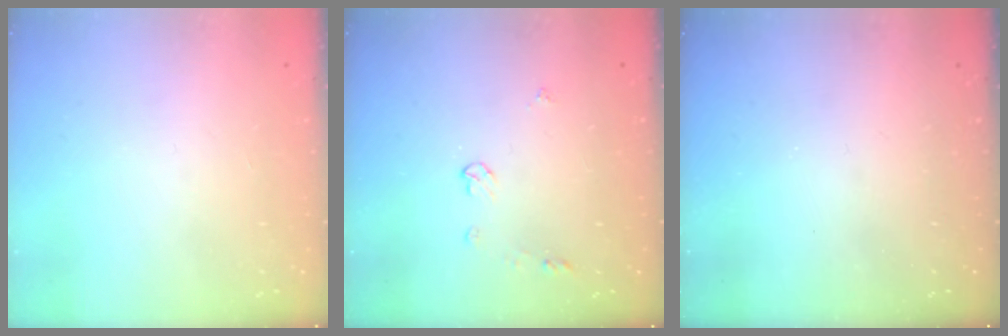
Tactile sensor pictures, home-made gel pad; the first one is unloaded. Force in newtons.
{"total": 3.9, "press": 3.8, "slide": 0.6}
{"total": 0.0}